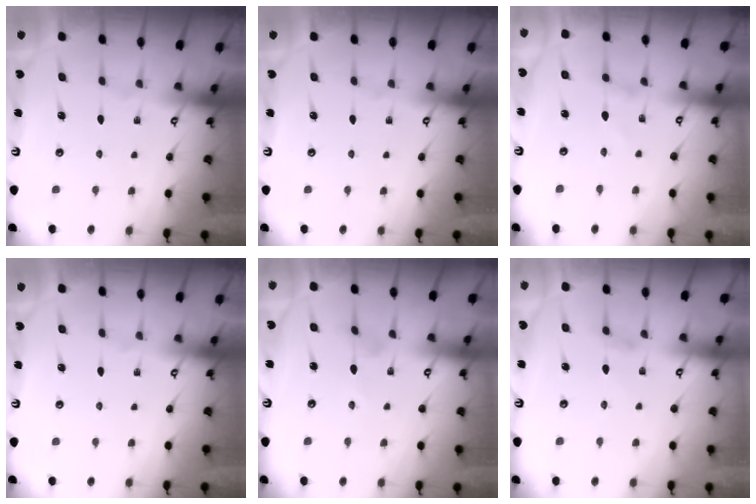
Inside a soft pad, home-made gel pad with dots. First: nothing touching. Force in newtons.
{"total": 0.0}
{"total": 1.4, "press": 1.4, "slide": 0.0}
{"total": 0.0}
{"total": 1.9, "press": 1.9, "slide": 0.4}
{"total": 0.7, "press": 0.6, "slide": 0.3}